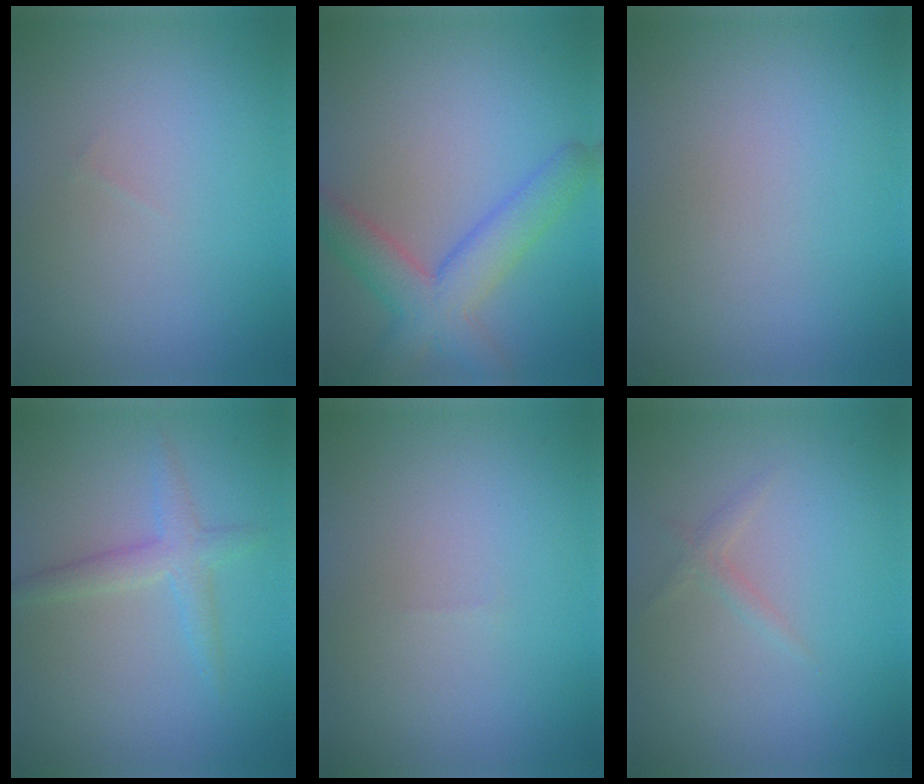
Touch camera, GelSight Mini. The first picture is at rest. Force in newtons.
{"total": 5.4, "press": 5.4, "slide": 0.3}
{"total": 0.0}
{"total": 2.3, "press": 2.3, "slide": 0.1}
{"total": 0.0}
{"total": 0.9, "press": 0.9, "slide": 0.1}